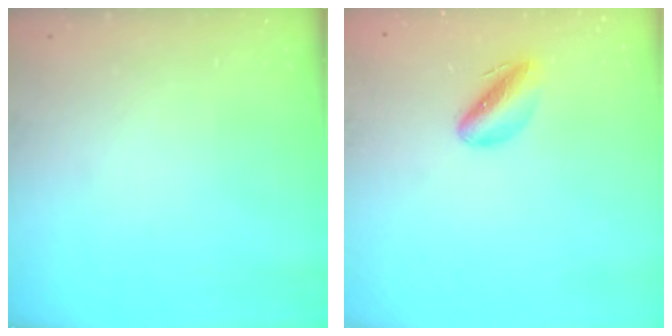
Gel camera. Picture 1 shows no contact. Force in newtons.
{"total": 5.1, "press": 4.8, "slide": 1.6}